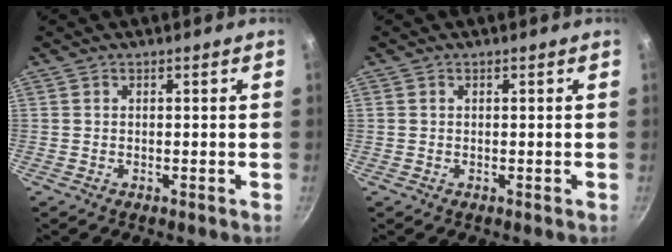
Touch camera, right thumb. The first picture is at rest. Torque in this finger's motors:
{"motor_torque": [-0.26, -0.45, -0.15, 0.10, 0.05]}